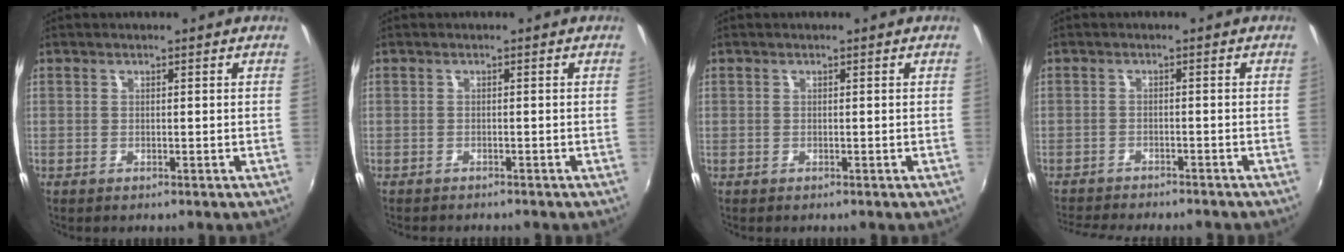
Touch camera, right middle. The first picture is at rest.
{"total": 2.1, "force": [-2.0, 0.4, 0.5], "torque": [-0.019, -0.013, -0.031]}
{"total": 0.0}
{"total": 9.2, "force": [-8.5, 1.5, 3.3], "torque": [-0.085, -0.019, -0.129]}